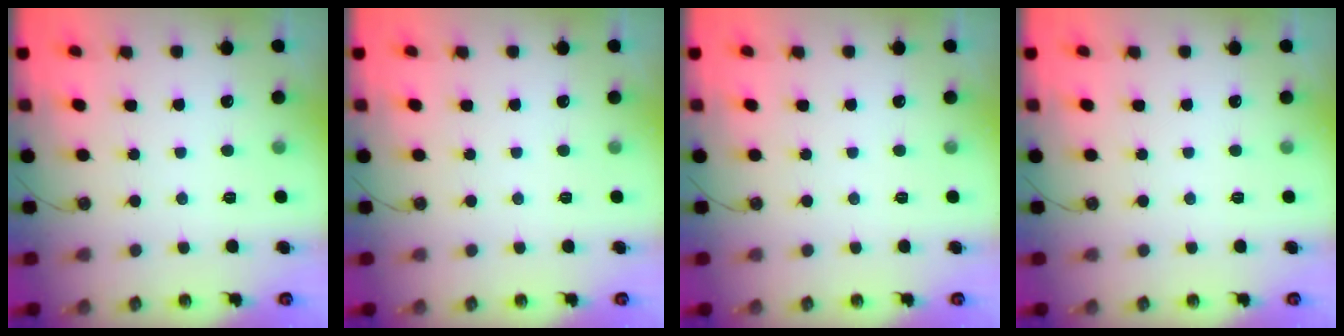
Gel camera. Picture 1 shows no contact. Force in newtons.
{"total": 0.0}
{"total": 0.0}
{"total": 0.0}